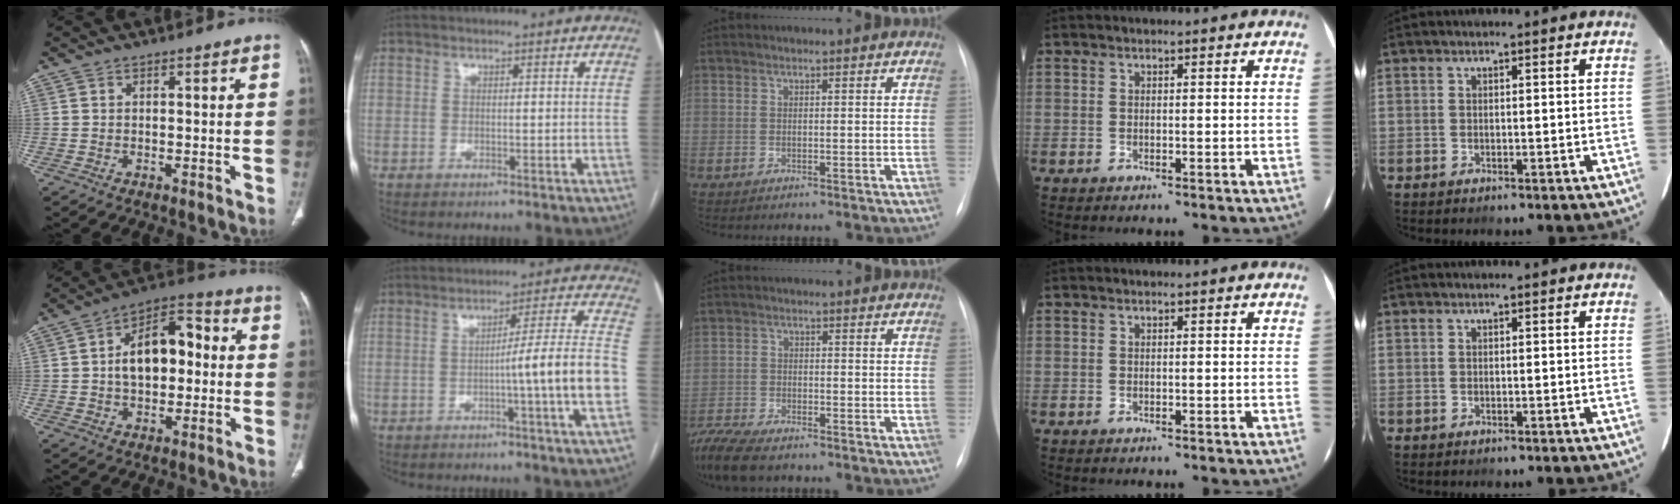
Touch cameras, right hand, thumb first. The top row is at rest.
{"thumb": {"total": 13.2, "force": [0.6, 8.0, 10.4], "torque": [-0.143, 0.036, 0.000]}, "index": {"total": 10.4, "force": [-2.8, -1.8, 9.9], "torque": [-0.141, 0.007, -0.041]}, "middle": {"total": 9.9, "force": [-8.0, 2.7, 5.1], "torque": [-0.113, -0.015, -0.140]}}